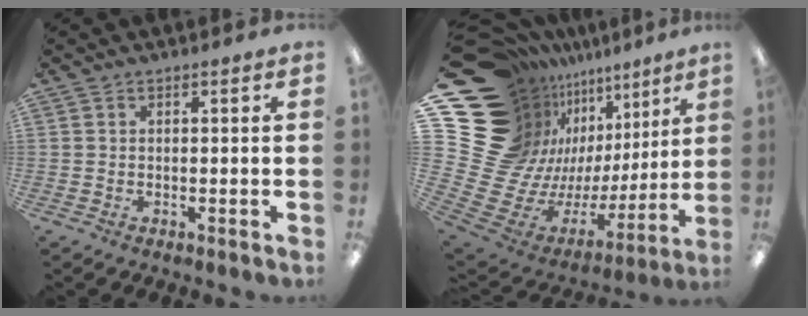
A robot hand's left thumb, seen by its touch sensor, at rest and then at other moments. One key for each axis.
{"total": 20.9, "fx": 7.4, "fy": 15.8, "fz": 11.4, "tx": -0.208, "ty": -0.126, "tz": 0.198}